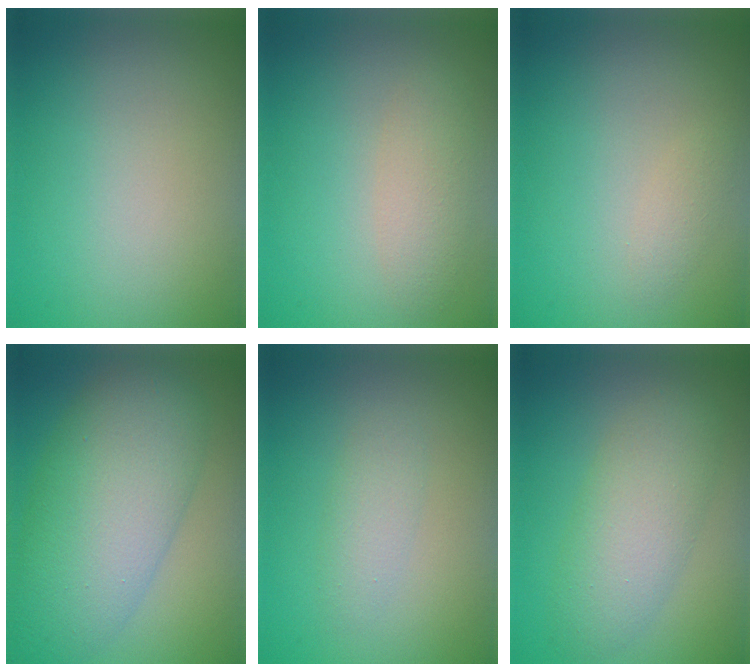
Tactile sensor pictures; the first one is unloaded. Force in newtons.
{"total": 2.3, "press": 2.3, "slide": 0.2}
{"total": 1.0, "press": 1.0, "slide": 0.0}
{"total": 9.5, "press": 9.5, "slide": 0.2}
{"total": 1.6, "press": 1.6, "slide": 0.0}
{"total": 4.6, "press": 4.6, "slide": 0.2}